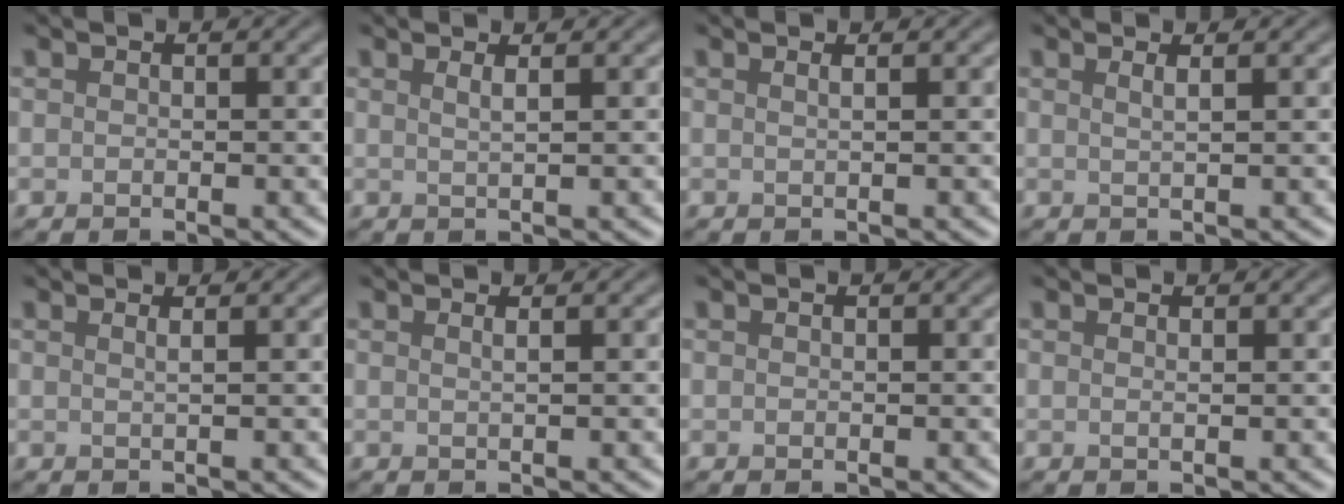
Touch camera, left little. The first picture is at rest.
{"total": 1.5, "force": [0.7, 0.6, 1.2], "torque": [-0.011, 0.004, 0.001]}
{"total": 1.4, "force": [0.6, 0.6, 1.0], "torque": [-0.003, -0.003, -0.005]}
{"total": 1.6, "force": [0.8, 0.7, 1.2], "torque": [-0.009, 0.002, -0.002]}
{"total": 1.3, "force": [0.6, 0.6, 1.1], "torque": [-0.008, -0.001, -0.005]}
{"total": 1.2, "force": [0.5, 0.5, 1.0], "torque": [-0.006, -0.001, -0.004]}
{"total": 0.0}
{"total": 0.6, "force": [0.2, 0.2, 0.5], "torque": [-0.002, -0.001, 0.000]}